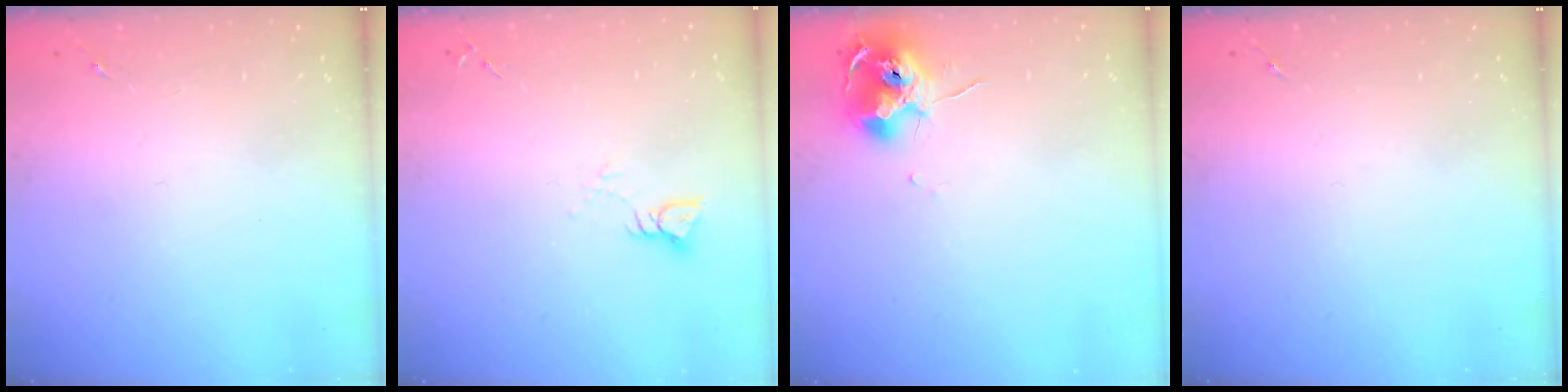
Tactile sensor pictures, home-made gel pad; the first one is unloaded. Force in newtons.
{"total": 3.6, "press": 3.6, "slide": 0.4}
{"total": 10.4, "press": 10.3, "slide": 0.7}
{"total": 0.0}